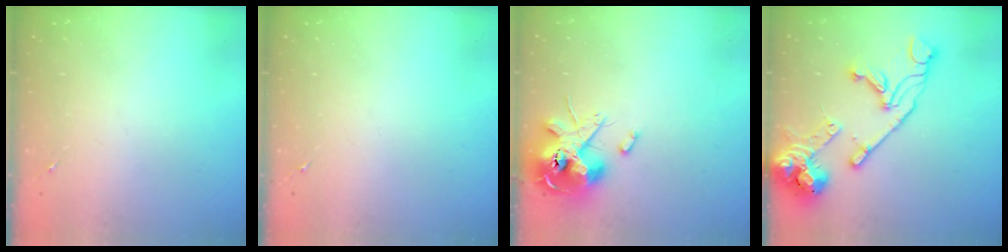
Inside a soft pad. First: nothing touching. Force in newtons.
{"total": 0.0}
{"total": 14.2, "press": 14.0, "slide": 2.0}
{"total": 18.4, "press": 18.2, "slide": 2.3}